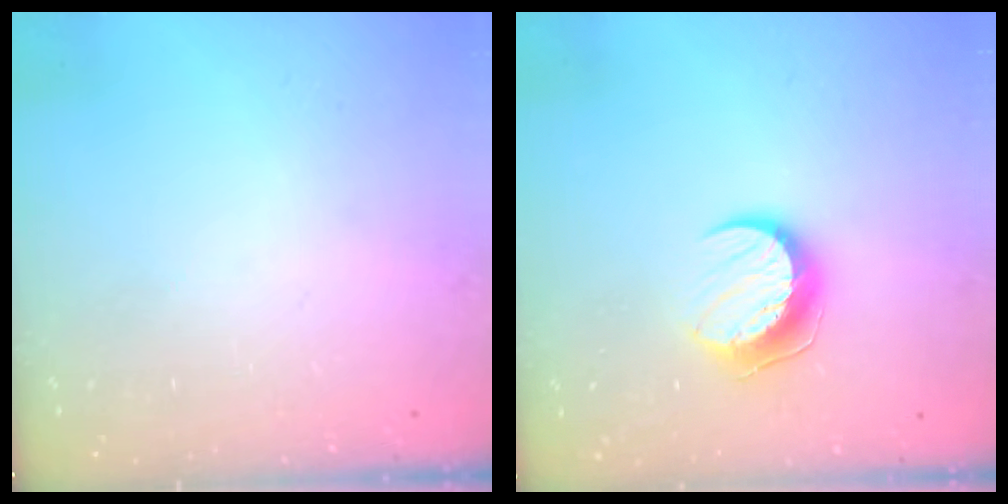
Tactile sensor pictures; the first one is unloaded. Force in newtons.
{"total": 9.7, "press": 9.7, "slide": 0.6}